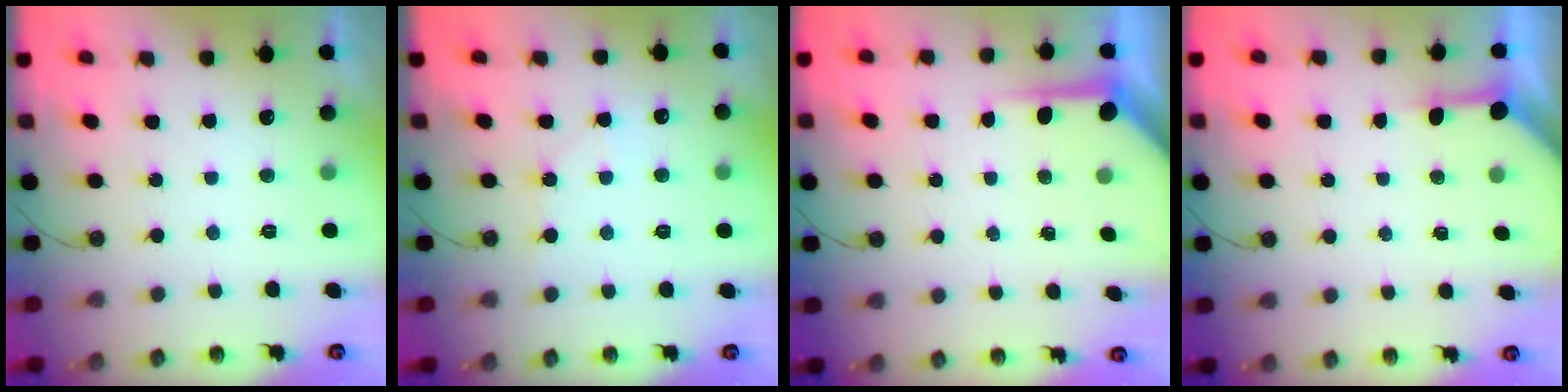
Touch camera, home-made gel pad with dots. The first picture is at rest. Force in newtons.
{"total": 3.9, "press": 3.9, "slide": 0.6}
{"total": 5.4, "press": 5.4, "slide": 0.2}
{"total": 3.5, "press": 3.5, "slide": 0.5}